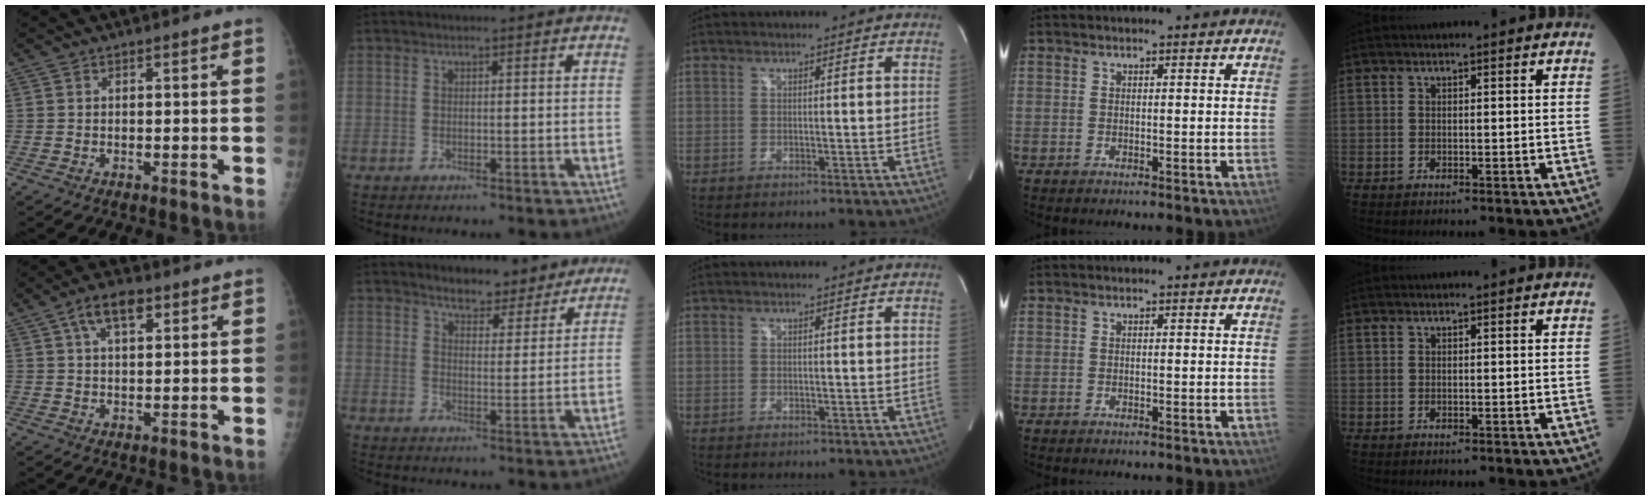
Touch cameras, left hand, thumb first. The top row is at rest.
{"thumb": {"total": 6.5, "force": [3.2, 3.0, 4.8], "torque": [-0.076, 0.001, 0.053]}, "index": {"total": 7.0, "force": [6.3, 2.4, 2.0], "torque": [-0.024, 0.004, 0.086]}}